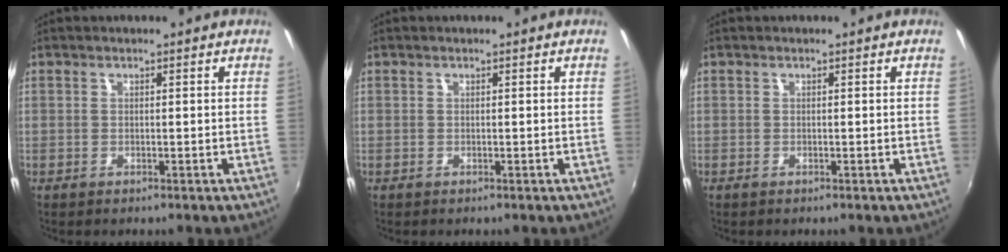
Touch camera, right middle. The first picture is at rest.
{"total": 0.0}
{"total": 0.0}